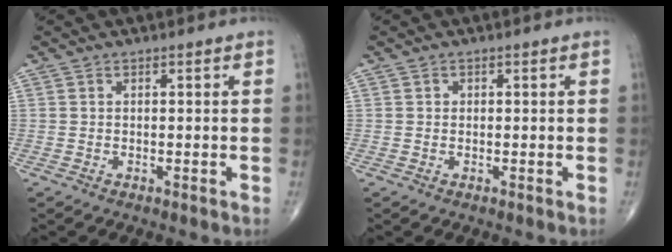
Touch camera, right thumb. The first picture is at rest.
{"total": 0.5, "force": [0.1, 0.5, 0.1], "torque": [0.002, 0.002, 0.002]}